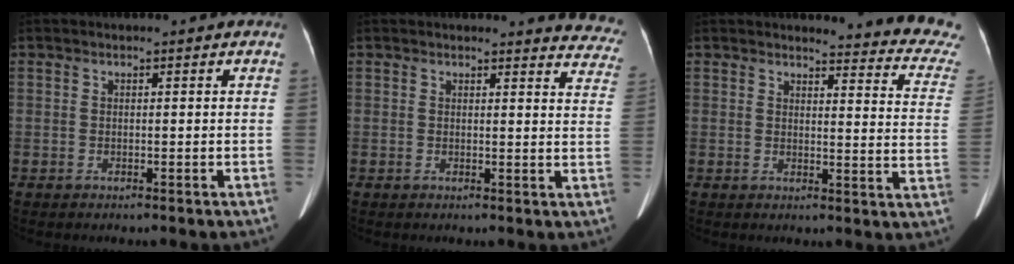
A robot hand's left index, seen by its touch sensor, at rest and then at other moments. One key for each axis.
{"total": 9.0, "fx": 8.8, "fy": 1.7, "fz": 0.5, "tx": 0.036, "ty": -0.063, "tz": 0.052}
{"total": 14.9, "fx": 14.8, "fy": 0.3, "fz": 1.9, "tx": 0.005, "ty": -0.128, "tz": 0.125}